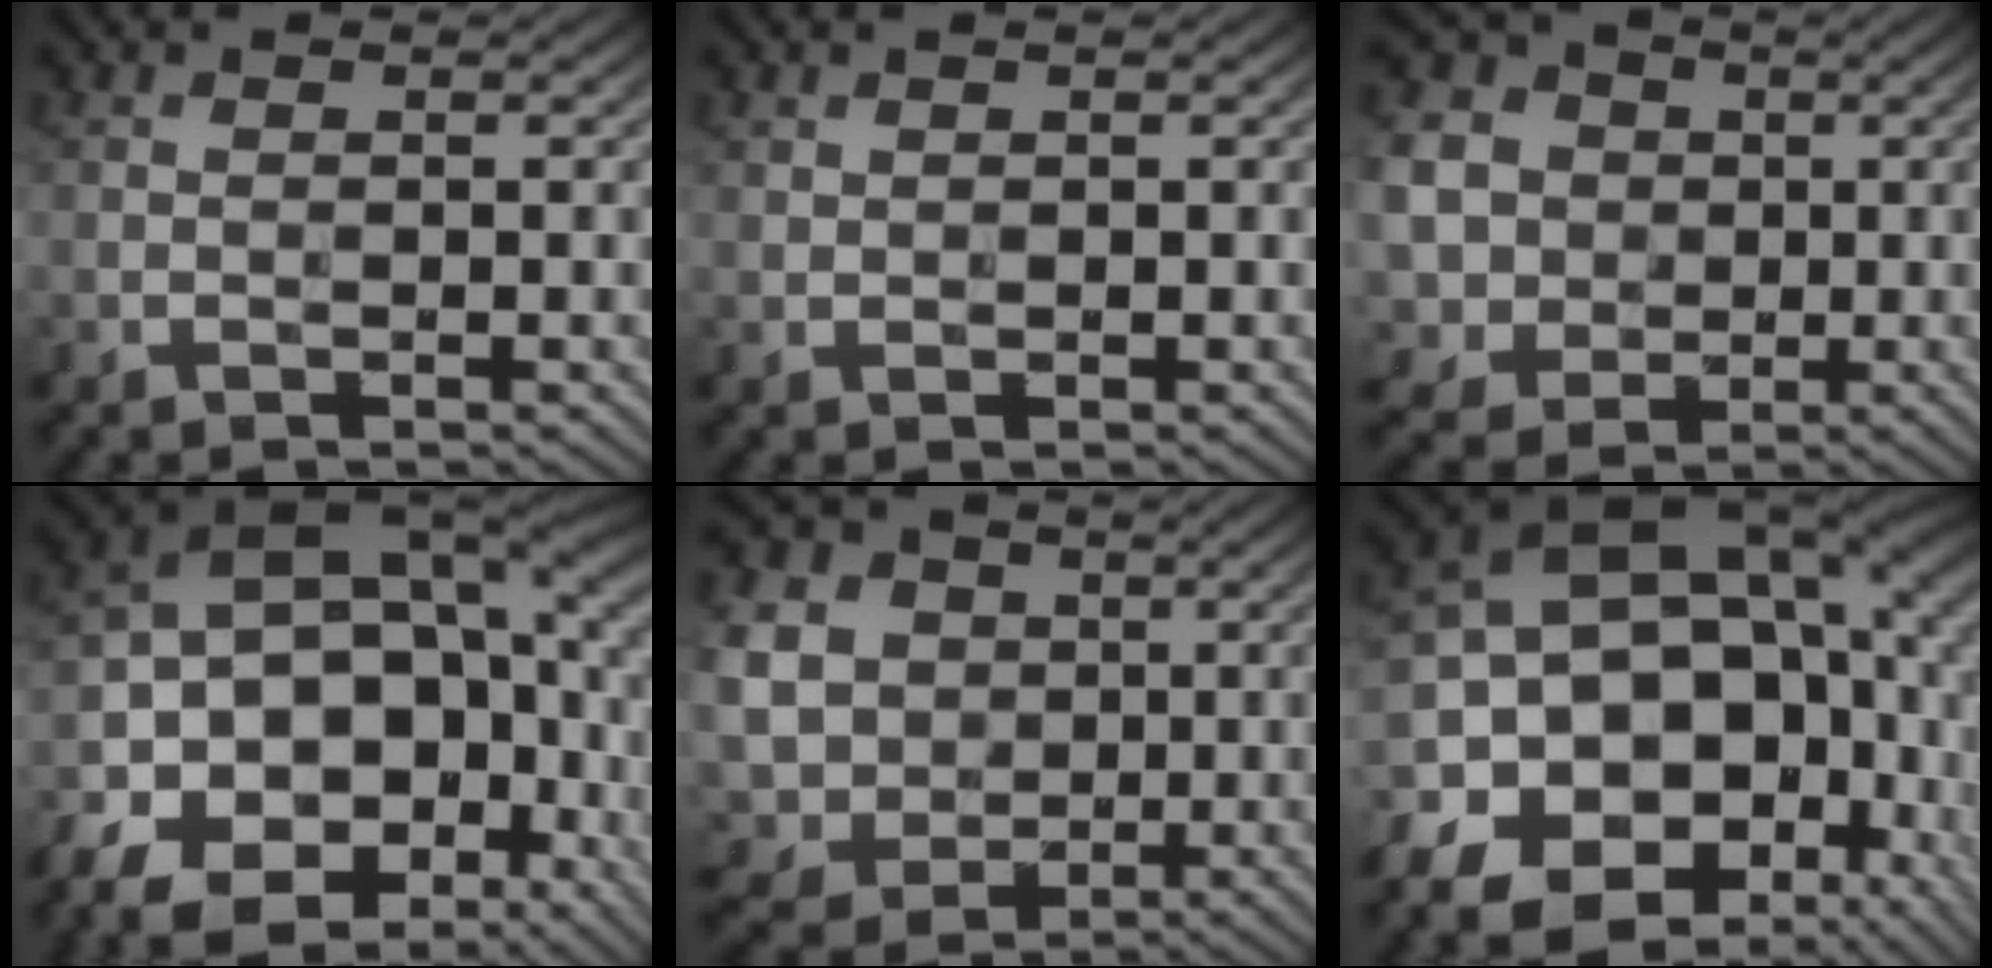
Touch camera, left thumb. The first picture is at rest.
{"total": 0.7, "force": [0.5, 0.4, 0.2], "torque": [-0.006, -0.002, 0.014]}
{"total": 13.3, "force": [1.3, 12.4, 4.8], "torque": [-0.207, -0.004, 0.006]}
{"total": 21.5, "force": [-7.2, 13.6, 15.1], "torque": [-0.294, -0.032, -0.091]}
{"total": 11.5, "force": [1.2, 10.3, 4.9], "torque": [-0.190, -0.009, 0.009]}
{"total": 21.5, "force": [-3.0, 15.6, 14.4], "torque": [-0.260, -0.002, -0.034]}